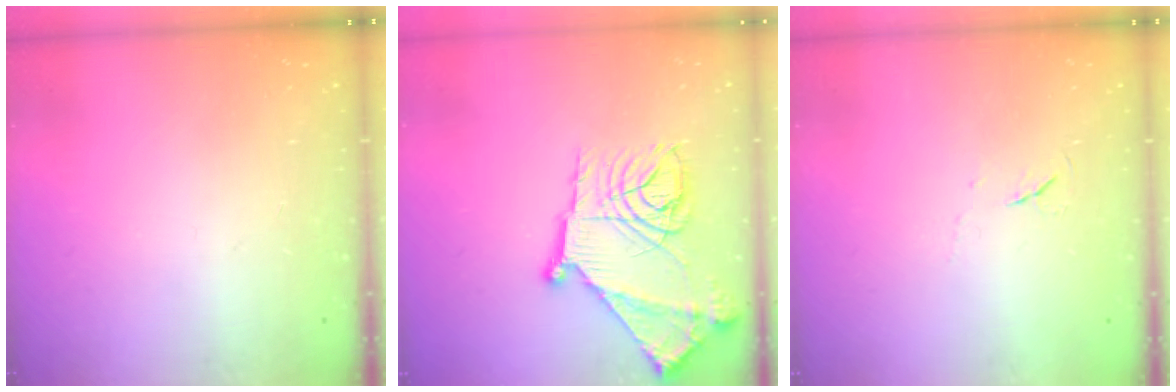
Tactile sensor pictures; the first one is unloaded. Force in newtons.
{"total": 22.2, "press": 22.1, "slide": 2.3}
{"total": 3.8, "press": 3.7, "slide": 0.6}